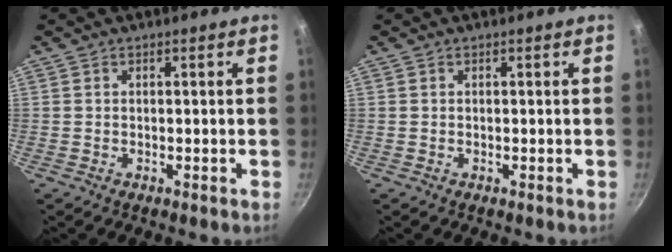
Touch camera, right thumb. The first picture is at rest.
{"total": 0.0}